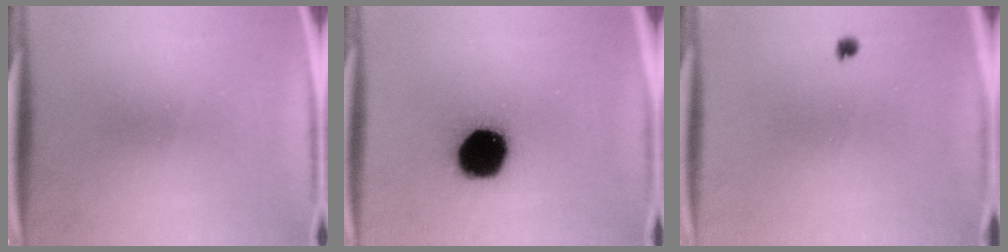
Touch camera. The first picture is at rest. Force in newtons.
{"total": 19.2}
{"total": 1.0}